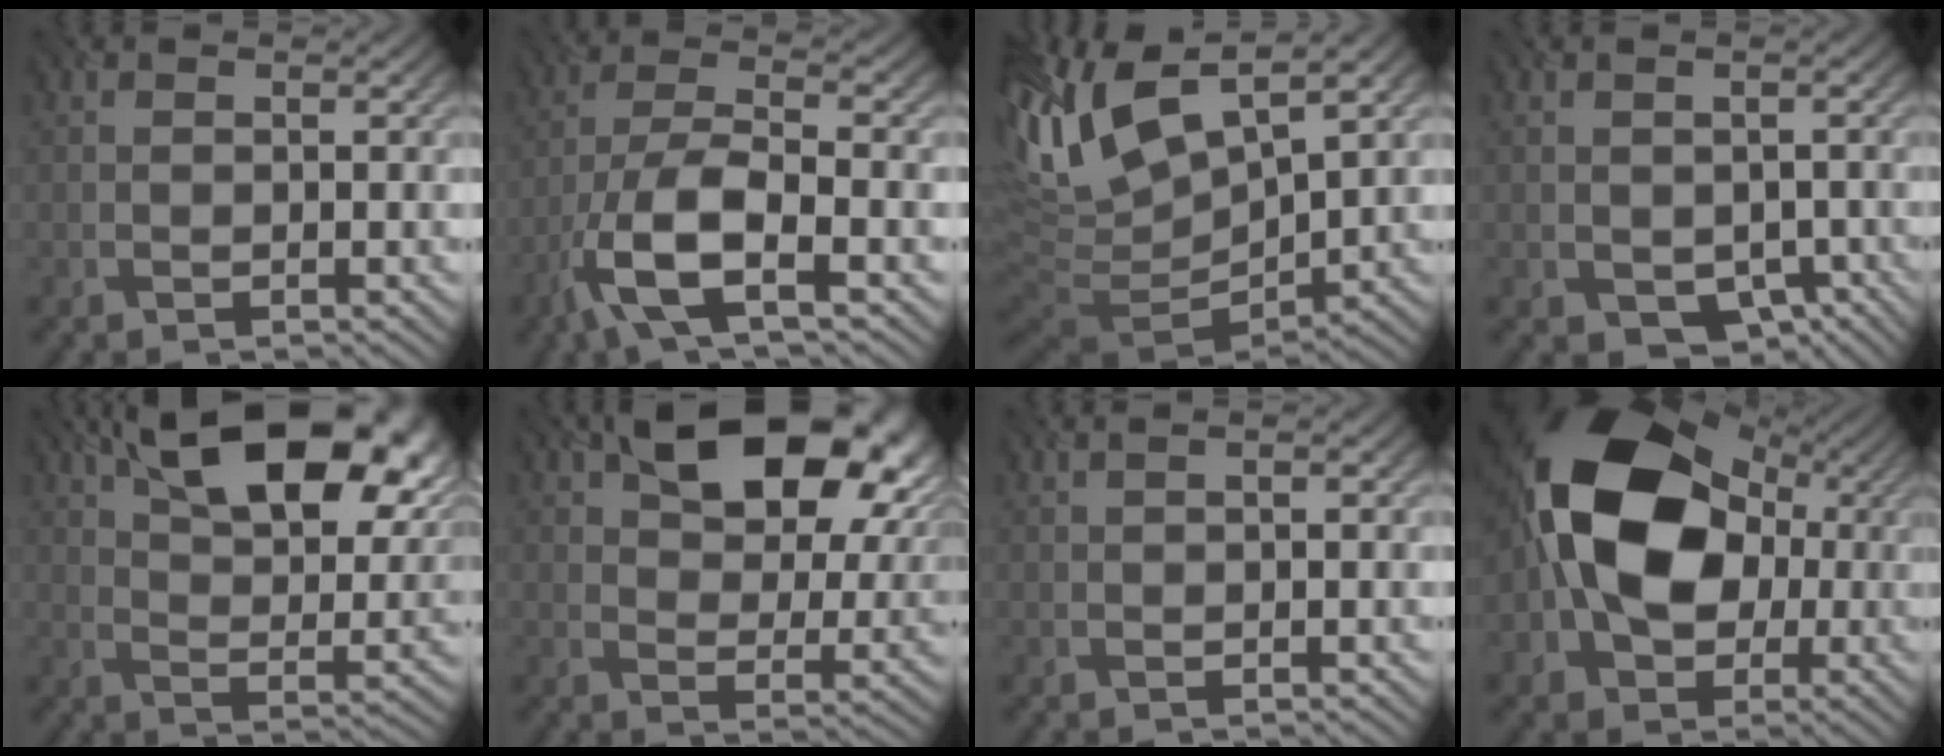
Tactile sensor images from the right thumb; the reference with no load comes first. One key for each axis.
{"total": 9.1, "fx": -4.6, "fy": 2.7, "fz": 7.3, "tx": -0.159, "ty": 0.000, "tz": -0.102}
{"total": 14.1, "fx": 5.5, "fy": 6.3, "fz": 11.4, "tx": -0.258, "ty": 0.009, "tz": 0.106}
{"total": 5.1, "fx": -1.8, "fy": 4.1, "fz": 2.4, "tx": -0.041, "ty": -0.019, "tz": -0.018}
{"total": 16.6, "fx": 8.8, "fy": 7.4, "fz": 11.9, "tx": -0.202, "ty": 0.007, "tz": 0.139}
{"total": 16.0, "fx": 7.9, "fy": 8.6, "fz": 10.9, "tx": -0.173, "ty": 0.006, "tz": 0.133}
{"total": 1.6, "fx": 1.1, "fy": 0.2, "fz": 1.1, "tx": -0.020, "ty": 0.000, "tz": 0.020}
{"total": 18.1, "fx": 0.6, "fy": 12.9, "fz": 12.6, "tx": -0.208, "ty": 0.012, "tz": -0.007}